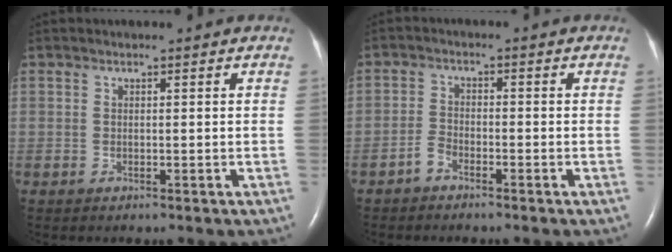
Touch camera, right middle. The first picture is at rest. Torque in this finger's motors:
{"motor_torque": [0.77, -0.79, -0.03, -0.01]}